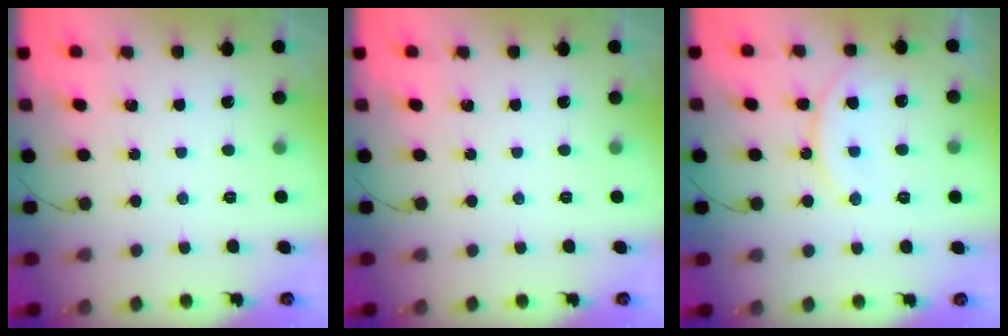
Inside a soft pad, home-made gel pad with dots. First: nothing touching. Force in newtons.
{"total": 0.0}
{"total": 12.7, "press": 12.6, "slide": 1.2}